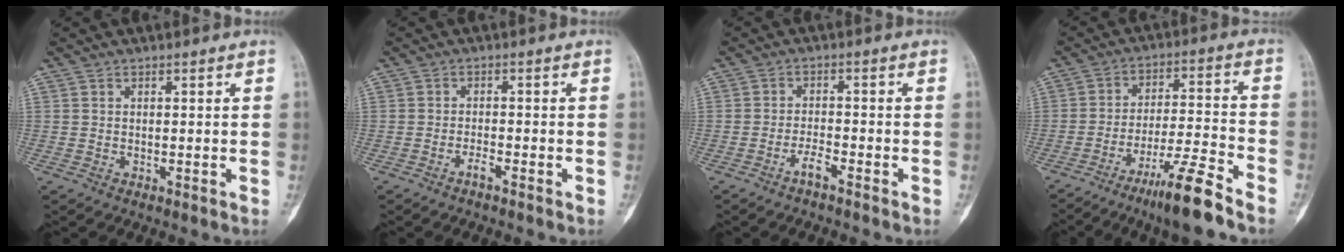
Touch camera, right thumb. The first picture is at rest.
{"total": 1.5, "force": [-1.2, 0.2, 0.9], "torque": [-0.019, 0.009, -0.022]}
{"total": 2.6, "force": [-2.0, 0.4, 1.7], "torque": [-0.033, 0.015, -0.039]}
{"total": 11.4, "force": [-8.3, 0.2, 7.7], "torque": [-0.139, 0.055, -0.144]}